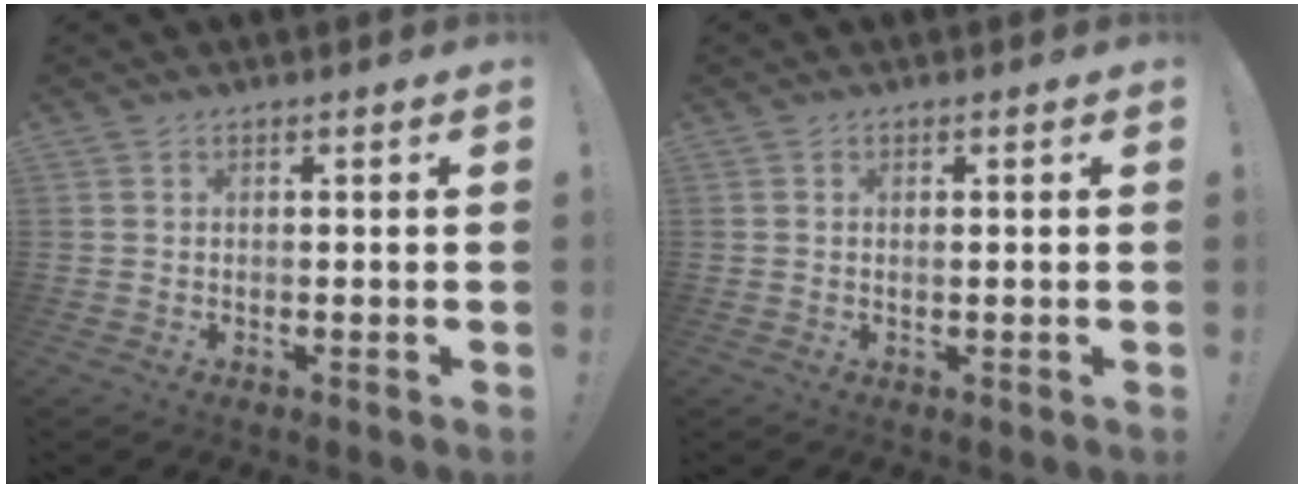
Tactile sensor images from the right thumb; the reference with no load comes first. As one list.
[{"total": 0.7, "force": [0.2, 0.0, 0.7], "torque": [-0.002, -0.005, 0.000]}]